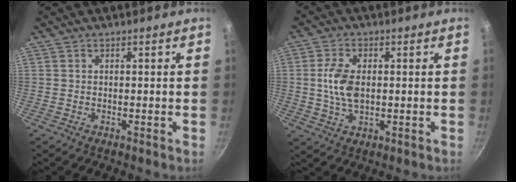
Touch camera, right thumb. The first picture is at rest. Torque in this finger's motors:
{"motor_torque": [0.98, 1.26, 0.86, 0.11, 0.09]}